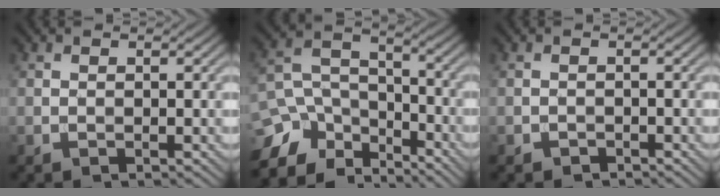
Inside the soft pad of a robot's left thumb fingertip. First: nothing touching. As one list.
[{"total": 10.8, "force": [-8.4, 5.9, 3.4], "torque": [-0.094, -0.003, -0.151]}, {"total": 0.8, "force": [-0.7, 0.2, -0.4], "torque": [0.007, -0.001, -0.013]}]